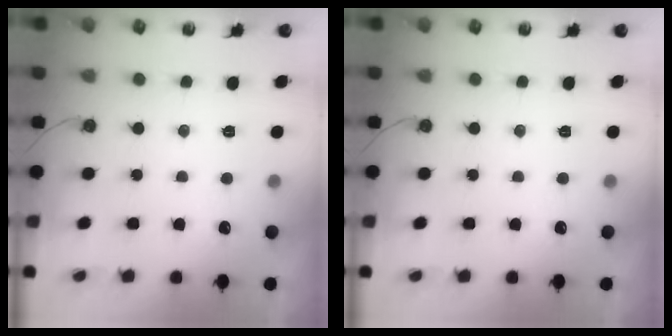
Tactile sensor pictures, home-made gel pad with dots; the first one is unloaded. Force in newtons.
{"total": 0.0}